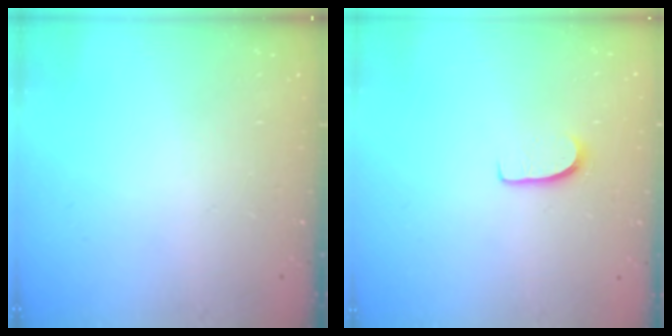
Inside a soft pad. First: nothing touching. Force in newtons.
{"total": 5.8, "press": 5.7, "slide": 0.5}